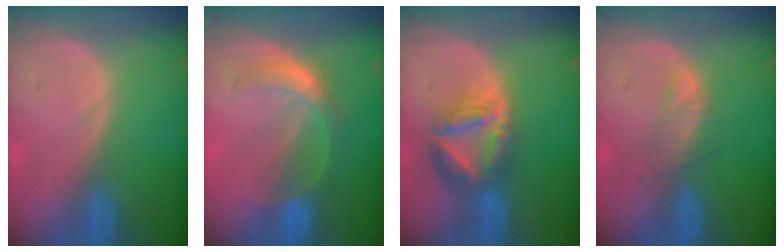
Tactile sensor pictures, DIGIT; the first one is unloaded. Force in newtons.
{"total": 5.7, "press": 5.0, "slide": 2.7}
{"total": 8.2, "press": 7.0, "slide": 4.2}
{"total": 2.5, "press": 2.4, "slide": 0.3}